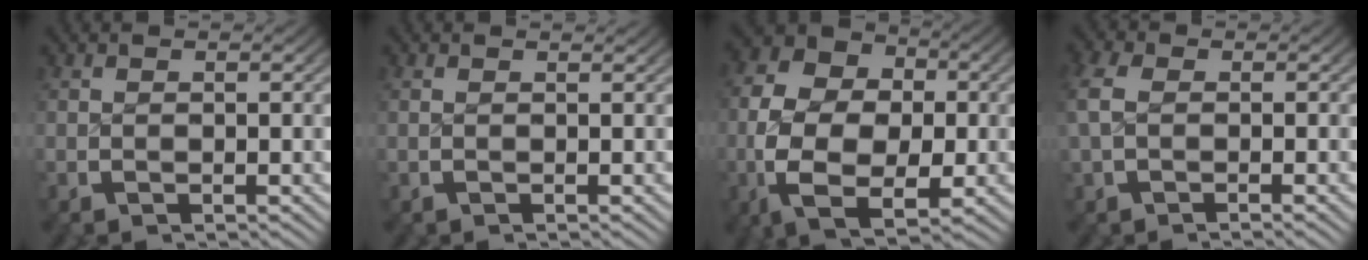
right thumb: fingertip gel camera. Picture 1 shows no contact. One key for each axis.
{"total": 0.6, "fx": 0.3, "fy": -0.4, "fz": 0.3, "tx": -0.004, "ty": -0.001, "tz": 0.003}
{"total": 13.8, "fx": -1.0, "fy": 10.1, "fz": 9.3, "tx": -0.191, "ty": -0.034, "tz": -0.010}
{"total": 2.9, "fx": -0.6, "fy": 1.8, "fz": 2.2, "tx": -0.052, "ty": 0.000, "tz": -0.006}